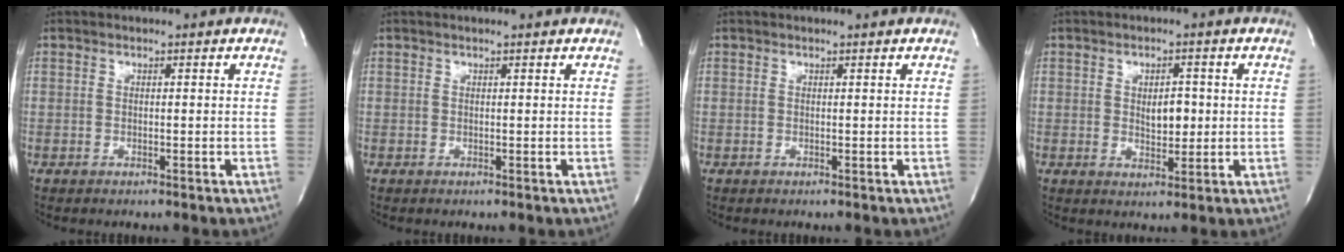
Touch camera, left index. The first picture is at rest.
{"total": 0.8, "force": [0.7, -0.1, 0.4], "torque": [-0.011, 0.004, 0.013]}
{"total": 0.0}
{"total": 3.8, "force": [-0.1, 2.0, 3.2], "torque": [-0.046, -0.006, 0.004]}